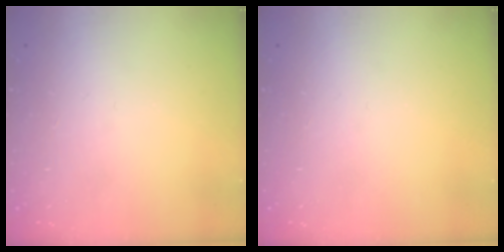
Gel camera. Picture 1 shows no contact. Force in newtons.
{"total": 0.0}